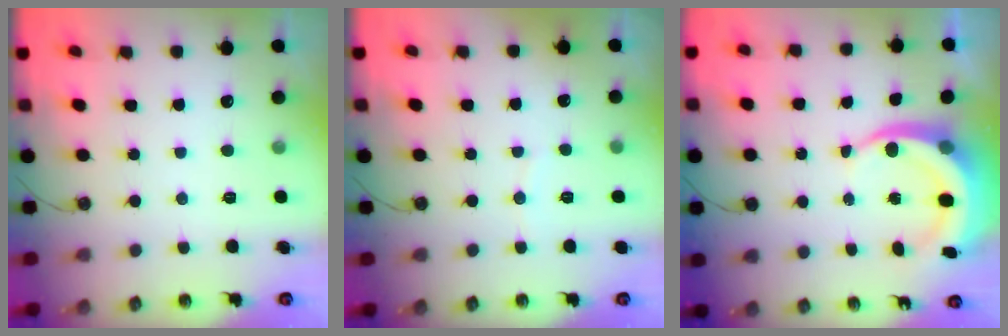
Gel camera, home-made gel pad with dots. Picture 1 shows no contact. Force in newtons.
{"total": 2.5, "press": 2.5, "slide": 0.4}
{"total": 8.8, "press": 8.6, "slide": 1.6}